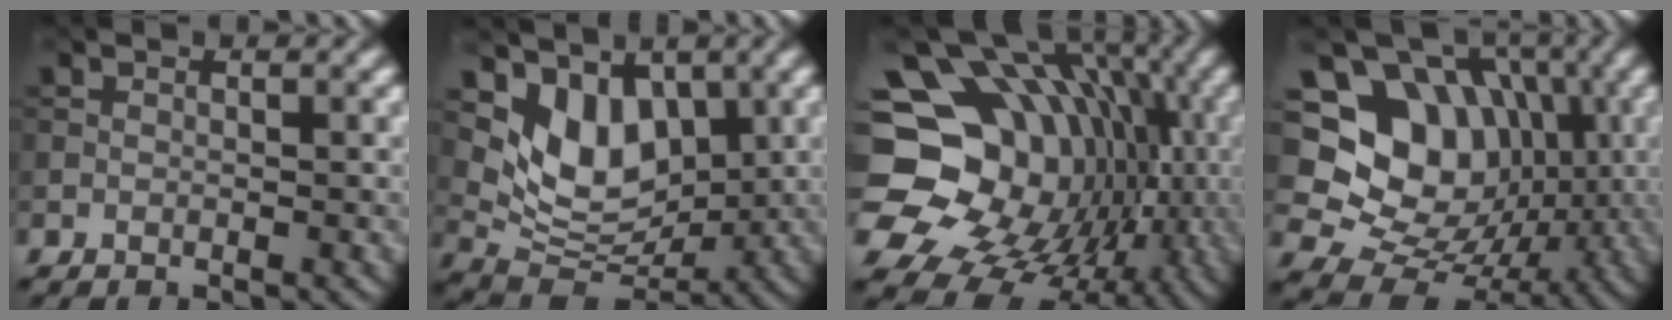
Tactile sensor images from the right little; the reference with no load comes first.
{"total": 6.0, "force": [2.5, 4.0, 3.6], "torque": [-0.065, -0.018, 0.044]}
{"total": 19.3, "force": [-1.3, 16.7, 9.5], "torque": [-0.159, 0.002, -0.033]}
{"total": 12.3, "force": [1.8, 10.1, 6.8], "torque": [-0.122, 0.018, 0.015]}